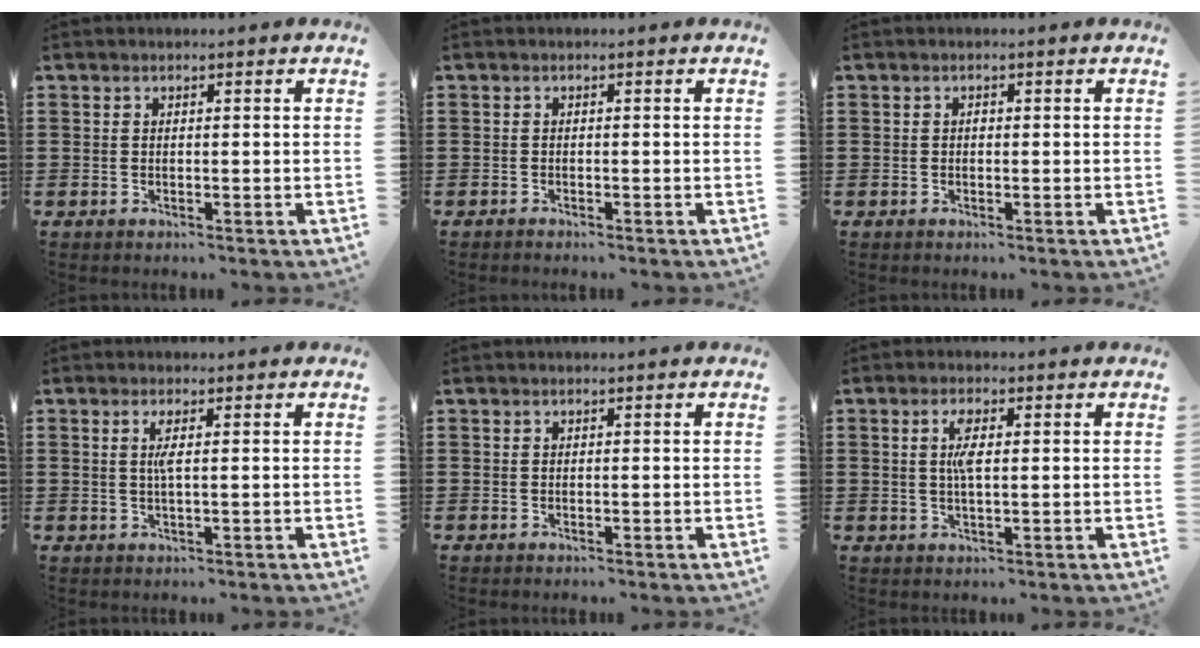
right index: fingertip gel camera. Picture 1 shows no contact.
{"total": 0.6, "force": [-0.6, 0.1, -0.1], "torque": [0.000, -0.003, -0.013]}
{"total": 0.5, "force": [-0.1, 0.3, 0.4], "torque": [-0.010, -0.002, -0.002]}
{"total": 2.1, "force": [0.4, 0.1, 2.0], "torque": [-0.043, -0.003, 0.006]}
{"total": 0.0}
{"total": 3.5, "force": [0.6, 1.1, 3.2], "torque": [-0.066, 0.005, 0.008]}